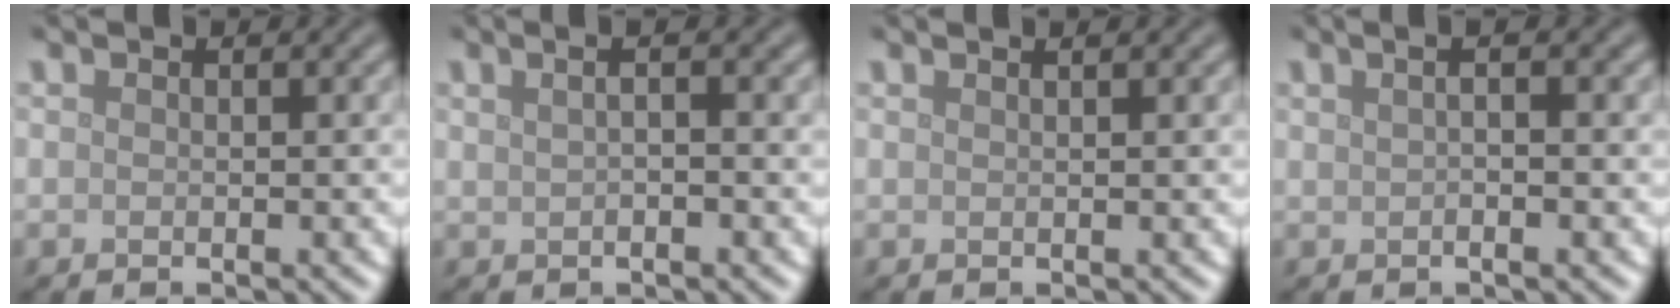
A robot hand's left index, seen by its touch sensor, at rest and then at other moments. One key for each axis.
{"total": 3.7, "fx": 1.4, "fy": 1.9, "fz": 2.9, "tx": -0.027, "ty": 0.030, "tz": -0.010}
{"total": 1.4, "fx": 1.0, "fy": 0.5, "fz": 0.9, "tx": -0.004, "ty": 0.002, "tz": 0.002}
{"total": 3.5, "fx": 1.1, "fy": 1.6, "fz": 2.9, "tx": -0.021, "ty": 0.023, "tz": -0.007}